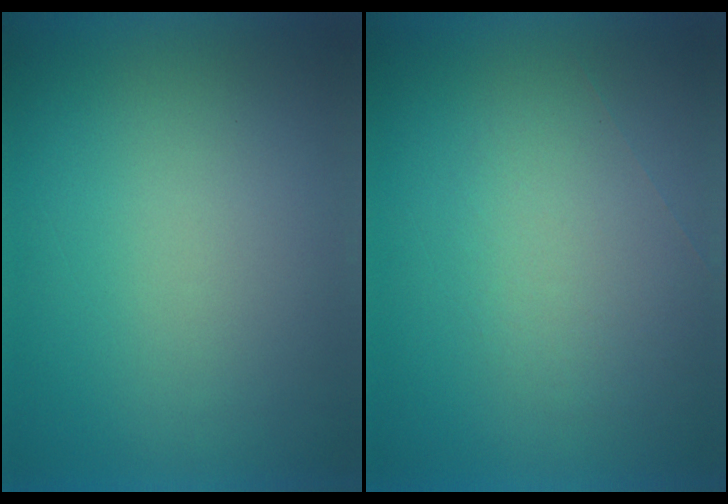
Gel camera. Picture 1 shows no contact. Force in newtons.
{"total": 1.0}